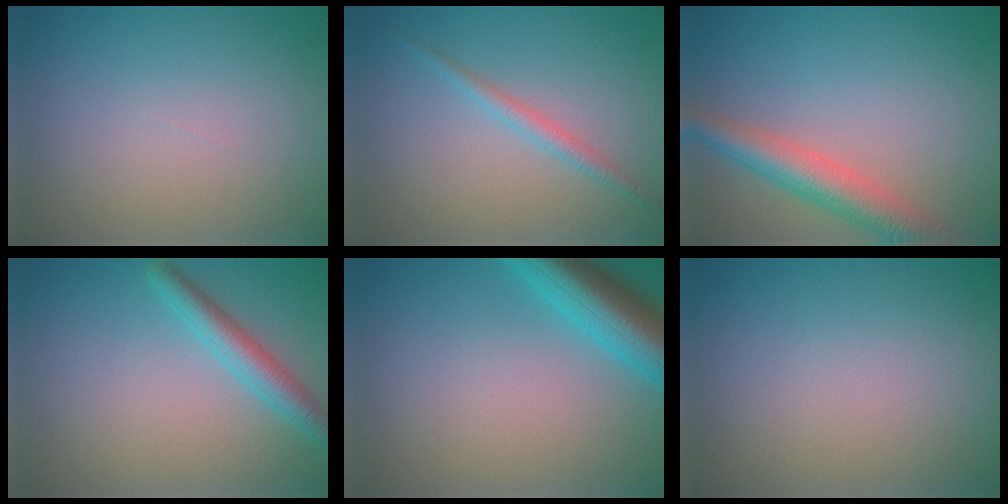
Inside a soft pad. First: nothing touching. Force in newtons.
{"total": 1.7, "press": 1.7, "slide": 0.1}
{"total": 5.2, "press": 5.2, "slide": 0.2}
{"total": 3.2, "press": 3.2, "slide": 0.1}
{"total": 6.6, "press": 6.5, "slide": 0.5}
{"total": 0.0}